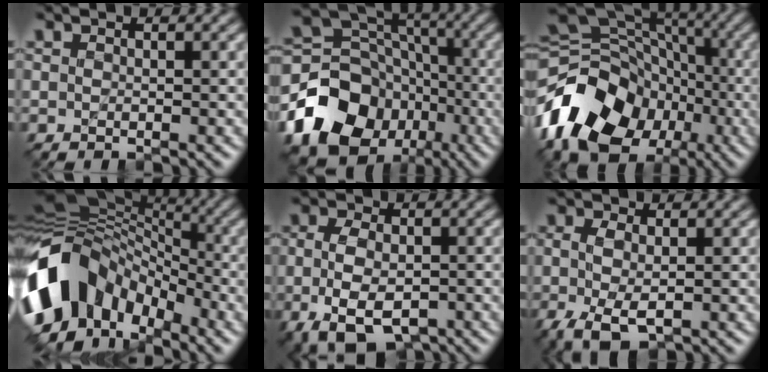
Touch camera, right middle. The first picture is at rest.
{"total": 15.1, "force": [-7.0, 12.3, 5.3], "torque": [-0.115, -0.028, -0.118]}
{"total": 14.3, "force": [-6.2, 10.8, 6.9], "torque": [-0.157, 0.000, -0.123]}
{"total": 13.5, "force": [-4.0, 10.0, 8.0], "torque": [-0.169, 0.005, -0.091]}
{"total": 7.5, "force": [-2.6, 4.9, 5.1], "torque": [-0.102, -0.020, -0.037]}
{"total": 4.8, "force": [-1.5, 2.9, 3.4], "torque": [-0.085, -0.009, -0.027]}